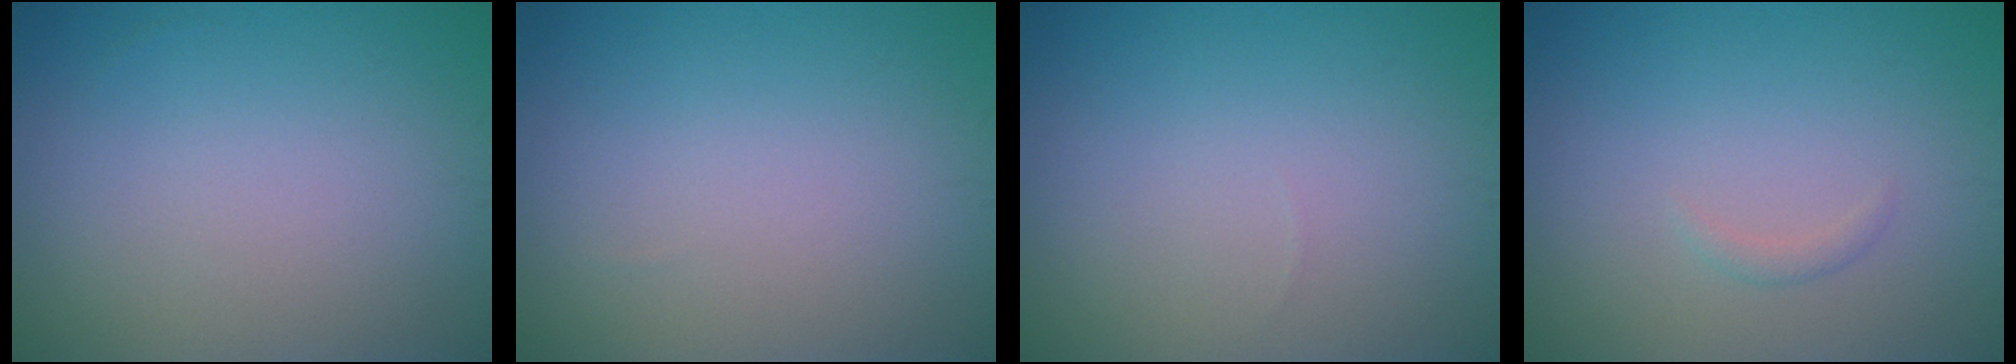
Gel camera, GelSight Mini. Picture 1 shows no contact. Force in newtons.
{"total": 0.0}
{"total": 0.0}
{"total": 0.7, "press": 0.7, "slide": 0.0}